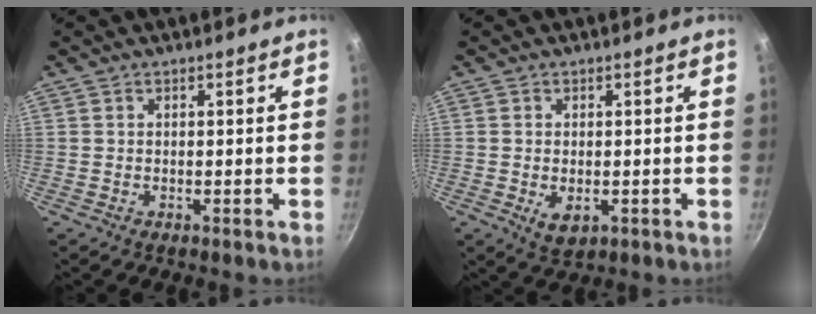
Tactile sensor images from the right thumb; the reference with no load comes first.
{"total": 3.7, "force": [-1.0, 2.1, 2.9], "torque": [-0.048, -0.005, -0.008]}